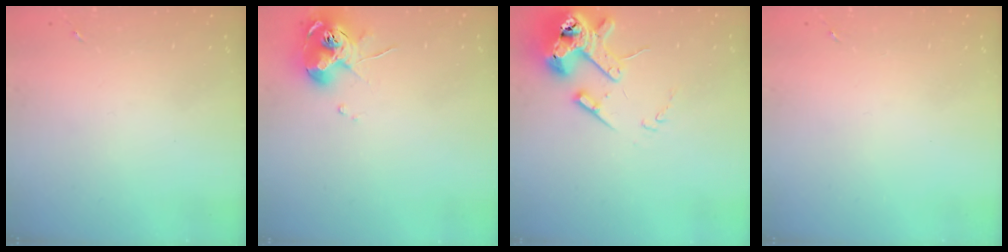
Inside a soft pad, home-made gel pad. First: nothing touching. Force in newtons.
{"total": 10.4, "press": 10.3, "slide": 1.0}
{"total": 14.6, "press": 14.5, "slide": 2.0}
{"total": 0.0}